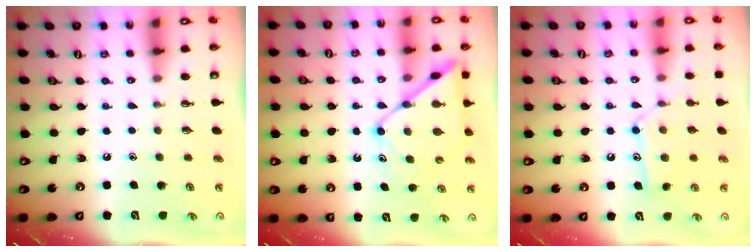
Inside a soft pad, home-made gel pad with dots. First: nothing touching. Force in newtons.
{"total": 12.8, "press": 12.8, "slide": 1.1}
{"total": 12.9, "press": 12.9, "slide": 0.8}